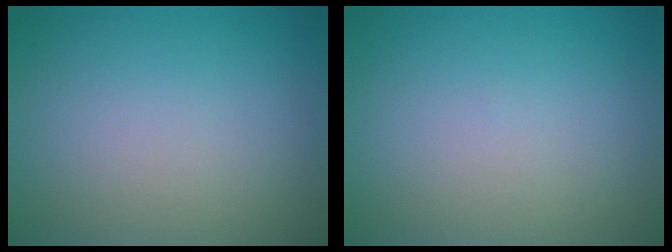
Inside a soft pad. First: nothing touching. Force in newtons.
{"total": 0.0}